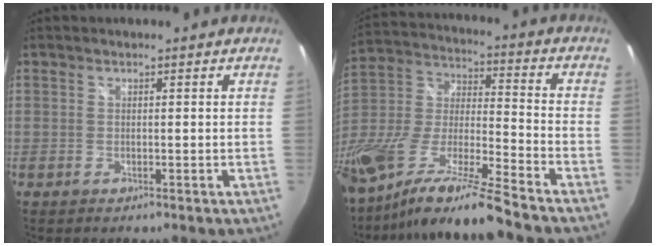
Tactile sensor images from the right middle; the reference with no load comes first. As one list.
[{"total": 19.4, "force": [-15.1, 1.0, 12.2], "torque": [-0.232, -0.030, -0.289]}]